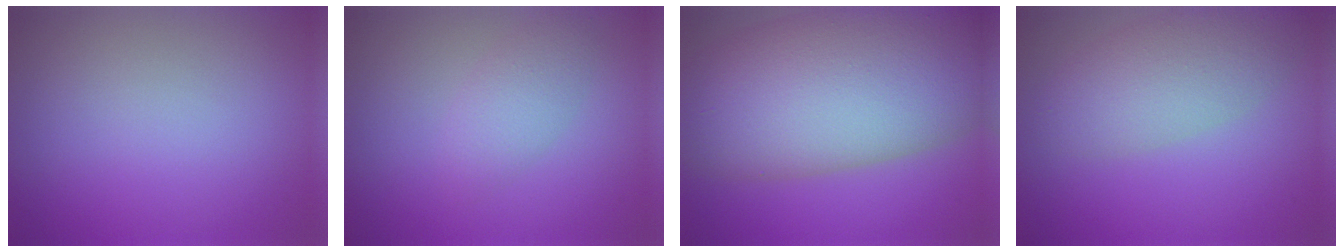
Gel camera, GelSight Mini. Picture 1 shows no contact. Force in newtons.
{"total": 2.1, "press": 2.1, "slide": 0.1}
{"total": 15.0, "press": 15.0, "slide": 0.5}
{"total": 4.7, "press": 4.7, "slide": 0.2}